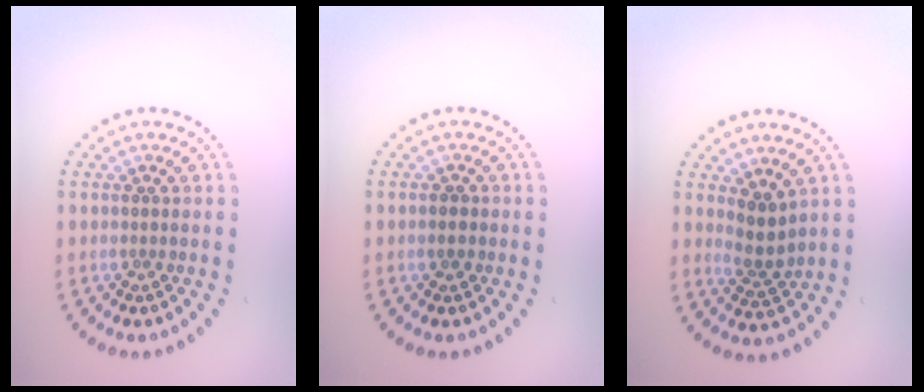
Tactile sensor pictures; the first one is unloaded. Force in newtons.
{"total": 1.2, "press": 1.1, "slide": 0.4}
{"total": 2.6, "press": 2.1, "slide": 1.5}